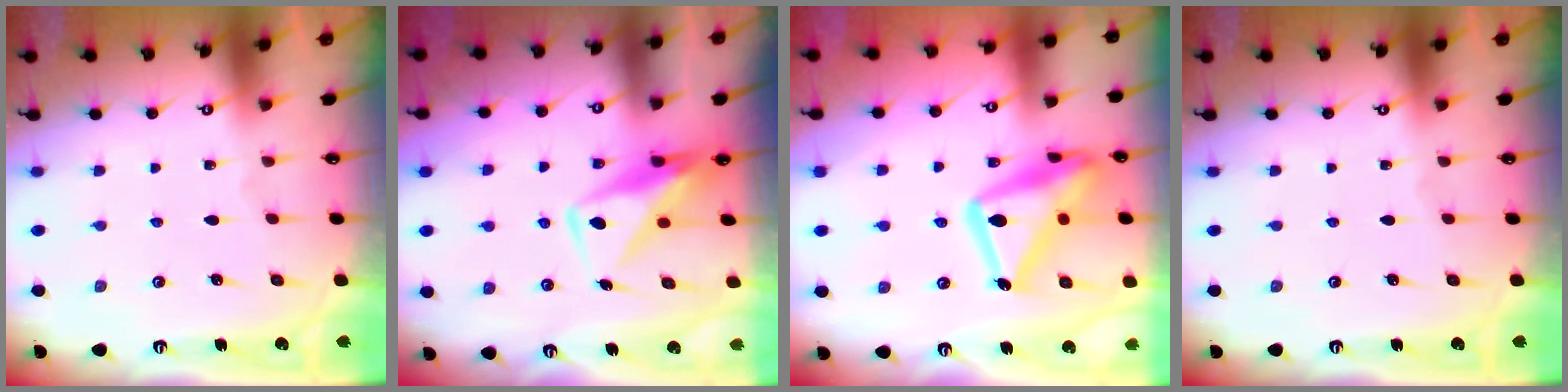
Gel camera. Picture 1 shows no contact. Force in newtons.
{"total": 11.1, "press": 11.1, "slide": 1.0}
{"total": 20.6, "press": 20.6, "slide": 1.4}
{"total": 0.0}